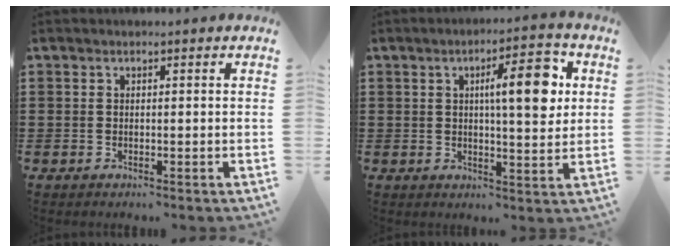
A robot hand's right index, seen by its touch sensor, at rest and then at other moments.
{"total": 9.0, "force": [2.4, 2.5, 8.3], "torque": [-0.130, -0.003, 0.030]}